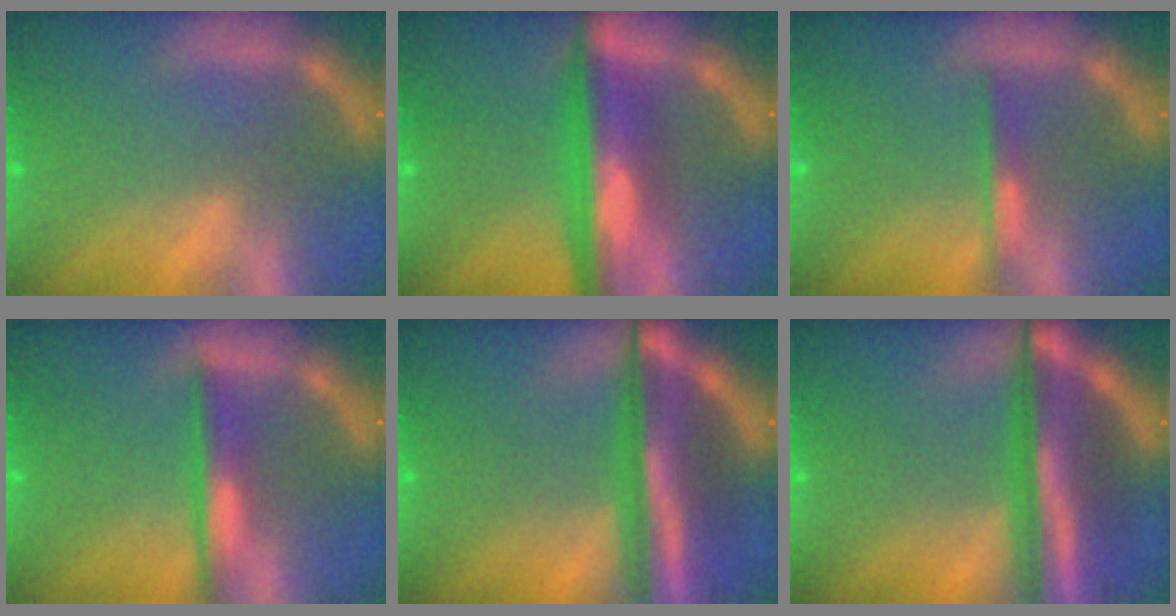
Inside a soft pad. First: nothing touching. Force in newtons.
{"total": 7.4}
{"total": 1.9}
{"total": 3.5}
{"total": 10.0}
{"total": 10.0}